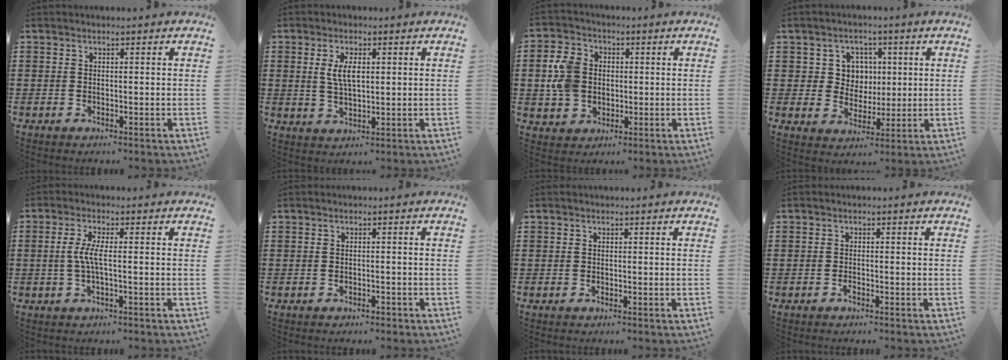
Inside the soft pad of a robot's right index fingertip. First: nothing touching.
{"total": 4.4, "force": [1.0, 1.7, 3.9], "torque": [-0.080, 0.007, 0.015]}
{"total": 7.0, "force": [0.3, 5.8, 4.0], "torque": [-0.113, 0.011, 0.001]}
{"total": 5.2, "force": [1.3, 4.8, 1.6], "torque": [-0.047, 0.014, 0.020]}
{"total": 3.7, "force": [-0.4, 0.3, 3.7], "torque": [-0.083, -0.006, -0.014]}
{"total": 0.7, "force": [-0.7, 0.2, 0.2], "torque": [-0.007, -0.001, -0.015]}
{"total": 0.0}
{"total": 0.7, "force": [-0.6, 0.2, 0.3], "torque": [-0.008, -0.002, -0.011]}